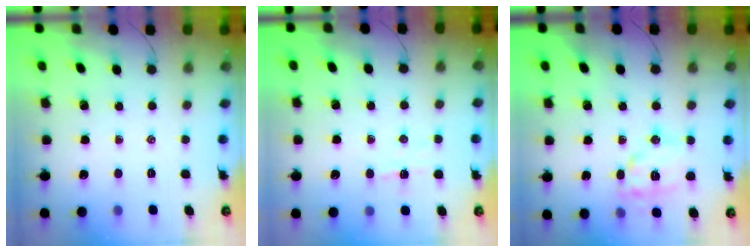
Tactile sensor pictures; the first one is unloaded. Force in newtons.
{"total": 3.9, "press": 3.7, "slide": 1.2}
{"total": 12.4, "press": 12.4, "slide": 0.4}